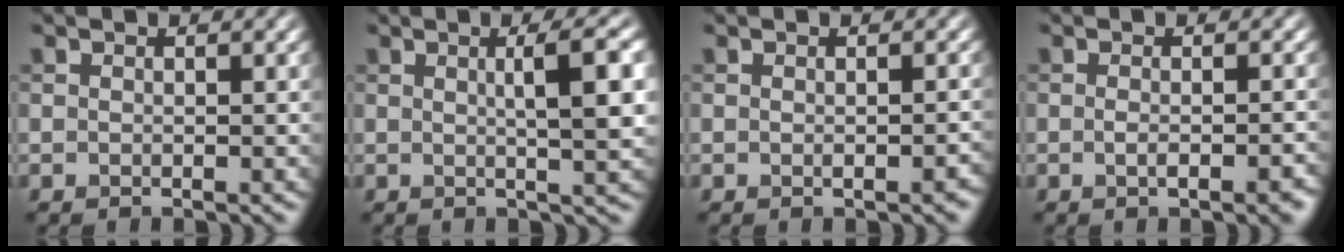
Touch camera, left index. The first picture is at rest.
{"total": 5.3, "force": [1.0, 1.2, 5.1], "torque": [-0.059, 0.009, 0.011]}
{"total": 1.0, "force": [-0.3, 0.3, 0.9], "torque": [-0.013, -0.002, -0.003]}
{"total": 2.9, "force": [-0.7, 1.0, 2.6], "torque": [-0.026, 0.001, -0.008]}